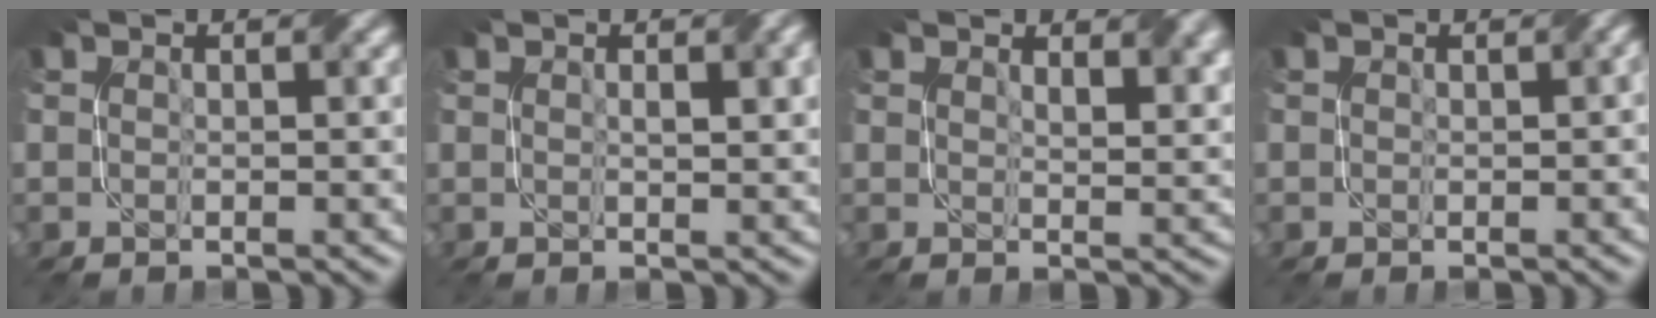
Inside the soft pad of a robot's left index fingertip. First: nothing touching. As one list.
[{"total": 2.2, "force": [0.6, 0.6, 2.1], "torque": [-0.026, 0.002, 0.012]}, {"total": 4.1, "force": [2.7, 1.6, 2.6], "torque": [-0.037, 0.001, 0.048]}, {"total": 0.7, "force": [-0.6, 0.3, 0.2], "torque": [0.000, 0.001, -0.010]}]